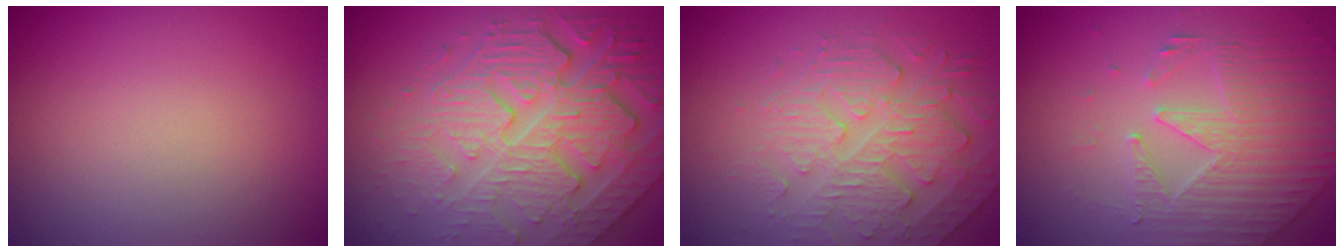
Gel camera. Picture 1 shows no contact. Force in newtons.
{"total": 7.7, "press": 5.9, "slide": 4.9}
{"total": 4.9, "press": 3.7, "slide": 3.1}
{"total": 4.9, "press": 3.9, "slide": 2.9}